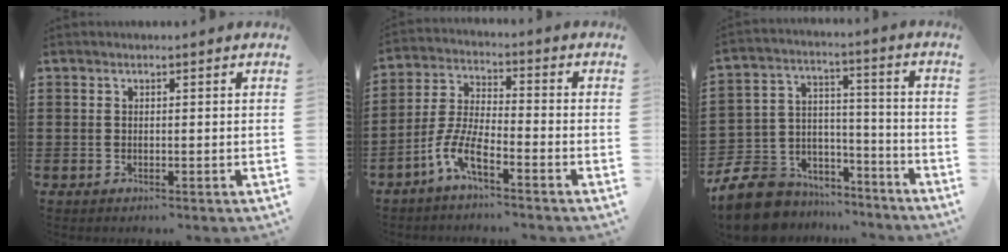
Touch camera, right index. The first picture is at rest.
{"total": 6.8, "force": [-4.6, 1.3, 4.8], "torque": [-0.129, -0.014, -0.094]}
{"total": 10.0, "force": [-8.6, 4.7, 2.0], "torque": [-0.068, 0.018, -0.166]}